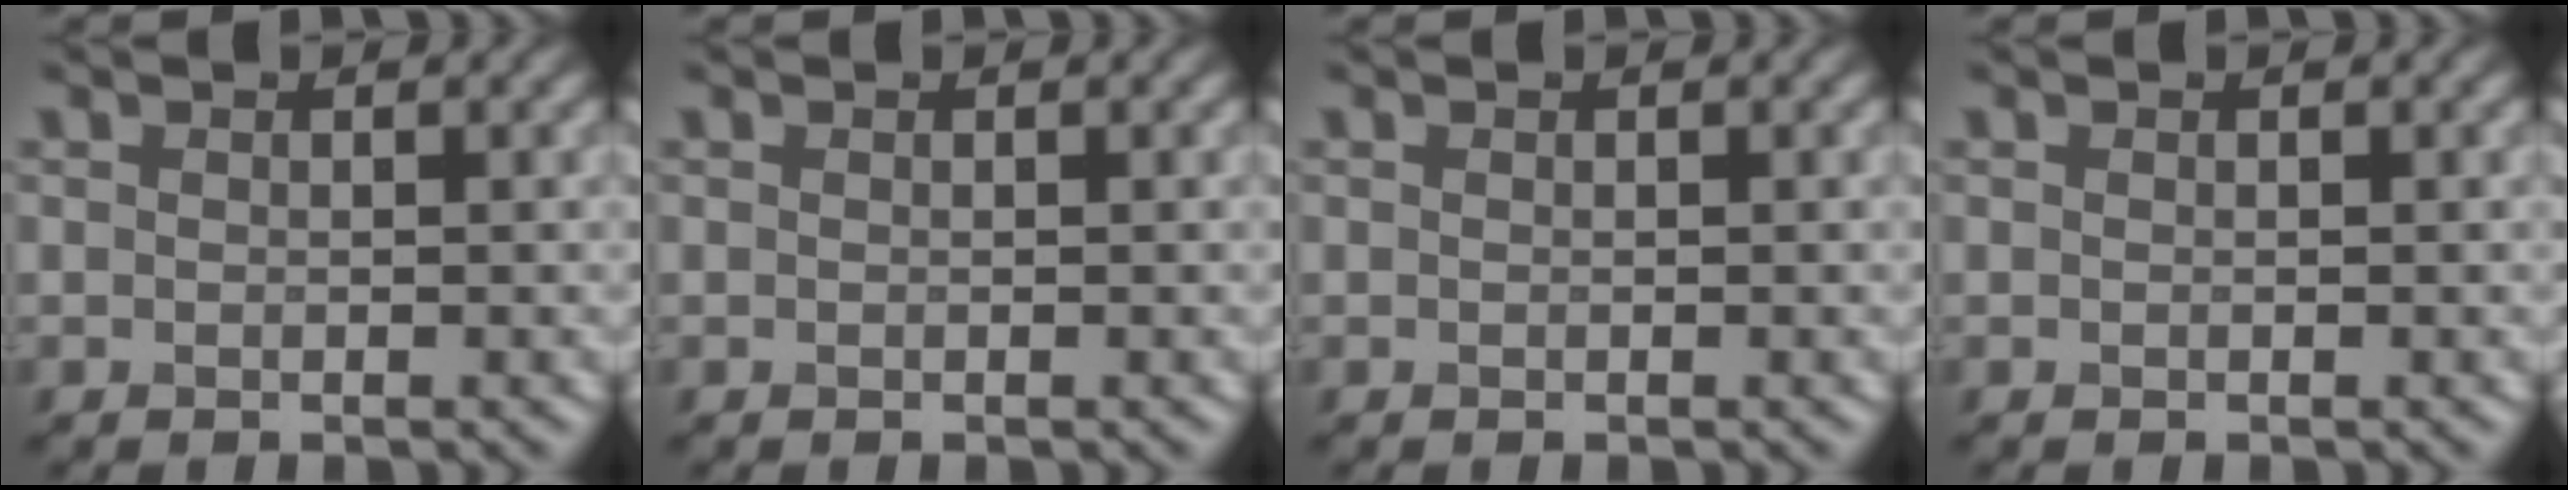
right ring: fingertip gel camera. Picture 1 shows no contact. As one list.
[{"total": 0.0}, {"total": 0.0}, {"total": 0.0}]